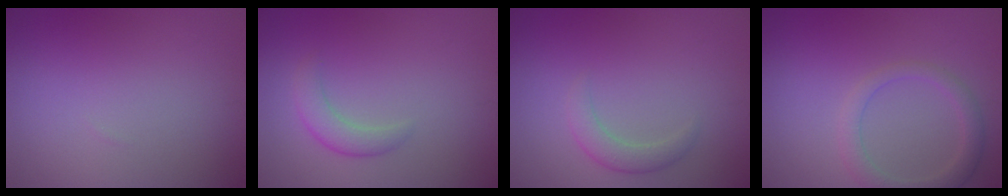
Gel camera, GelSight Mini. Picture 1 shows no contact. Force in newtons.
{"total": 2.1, "press": 2.1, "slide": 0.1}
{"total": 2.0, "press": 1.9, "slide": 0.2}
{"total": 2.6, "press": 2.6, "slide": 0.3}